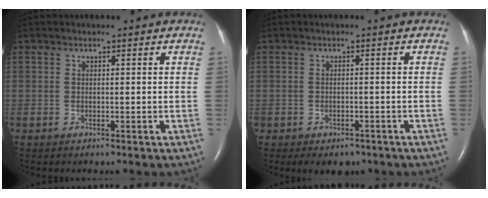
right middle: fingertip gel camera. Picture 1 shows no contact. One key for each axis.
{"total": 4.1, "fx": -2.9, "fy": 2.4, "fz": 1.5, "tx": -0.015, "ty": 0.003, "tz": -0.033}